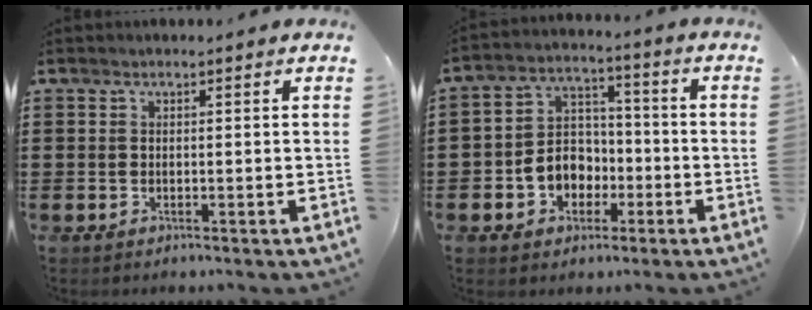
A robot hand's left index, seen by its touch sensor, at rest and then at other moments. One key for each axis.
{"total": 6.7, "fx": -2.5, "fy": 5.7, "fz": 2.5, "tx": -0.057, "ty": 0.018, "tz": -0.050}